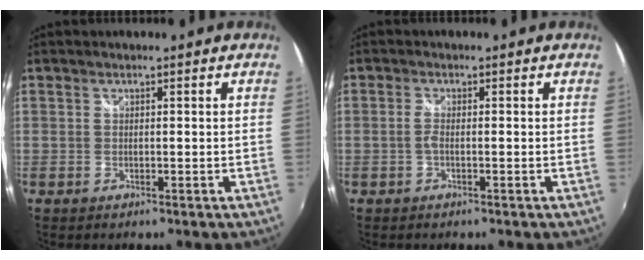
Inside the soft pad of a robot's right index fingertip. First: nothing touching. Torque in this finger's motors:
{"motor_torque": [0.35, -0.40, 0.13, 0.05]}